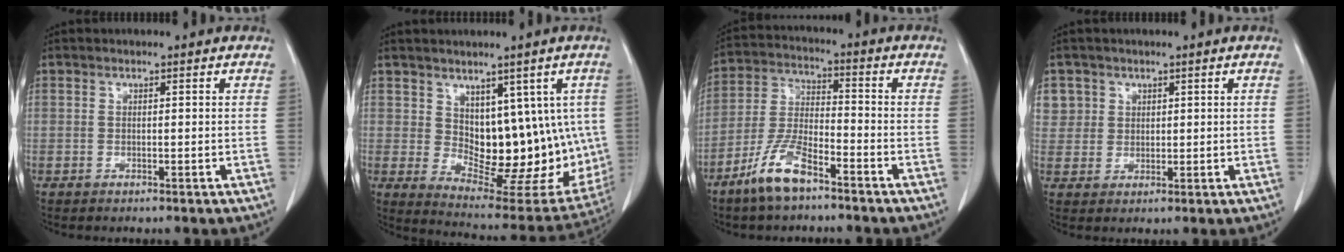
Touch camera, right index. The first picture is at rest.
{"total": 14.8, "force": [1.8, 7.9, 12.4], "torque": [-0.146, 0.001, 0.050]}
{"total": 9.0, "force": [-6.2, 2.3, 6.1], "torque": [-0.136, -0.007, -0.124]}
{"total": 4.5, "force": [2.1, 3.9, -0.1], "torque": [0.018, 0.004, 0.041]}